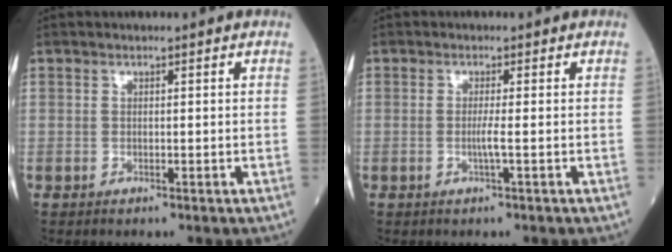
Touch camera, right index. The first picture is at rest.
{"total": 1.5, "force": [-0.3, -0.5, 1.4], "torque": [-0.029, -0.002, -0.009]}